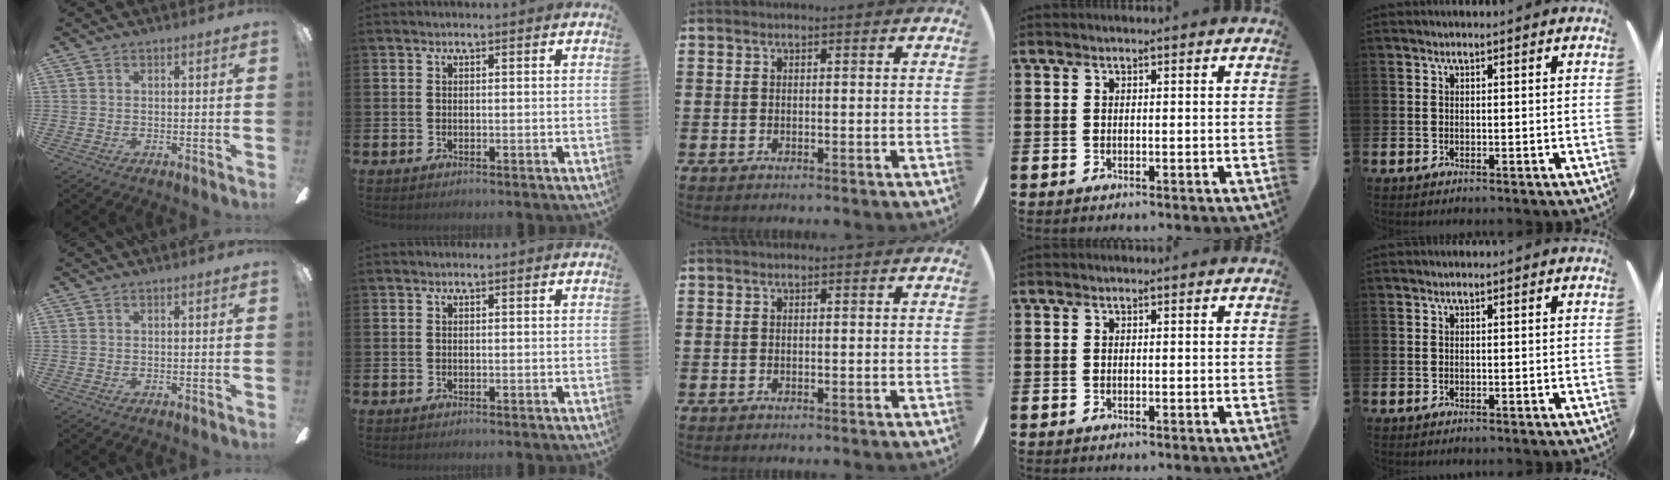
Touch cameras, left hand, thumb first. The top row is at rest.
{}